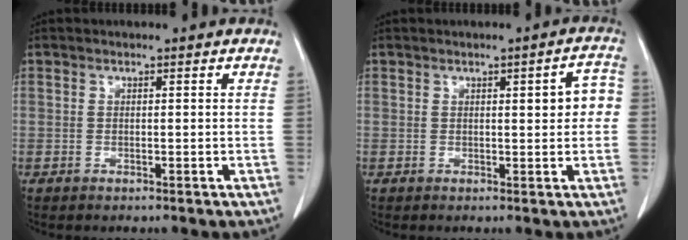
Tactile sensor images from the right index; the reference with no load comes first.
{"total": 4.2, "force": [0.5, 1.3, 4.0], "torque": [-0.043, 0.015, 0.004]}